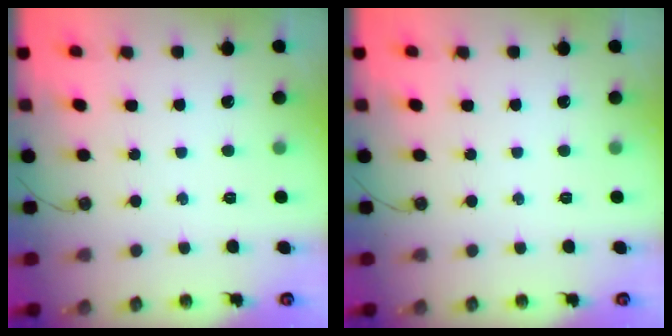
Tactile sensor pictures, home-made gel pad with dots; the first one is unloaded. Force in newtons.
{"total": 0.0}